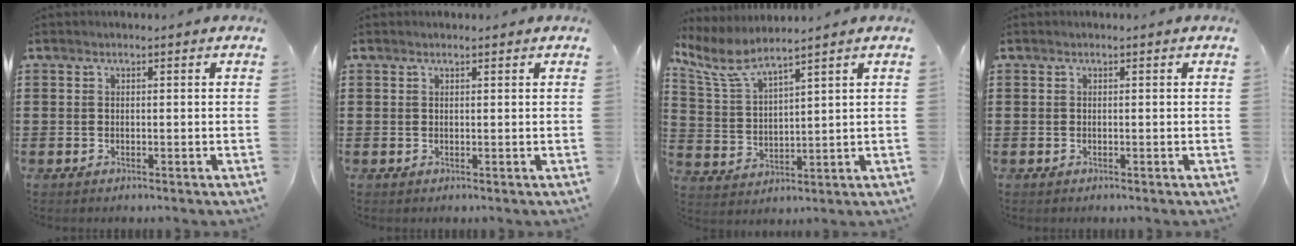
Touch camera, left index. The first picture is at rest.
{"total": 0.6, "force": [0.4, 0.0, 0.3], "torque": [-0.008, -0.001, 0.009]}
{"total": 6.2, "force": [5.1, 1.0, 3.4], "torque": [-0.087, -0.021, 0.089]}
{"total": 0.0}